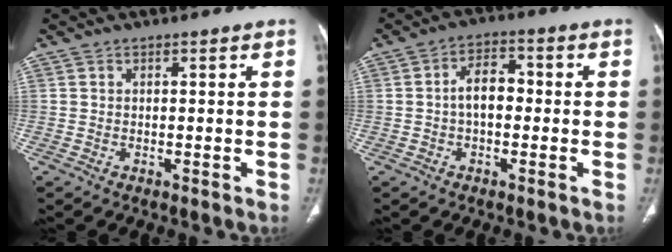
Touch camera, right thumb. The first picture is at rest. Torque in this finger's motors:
{"motor_torque": [1.04, 0.95, 0.58, -0.76, 0.20]}